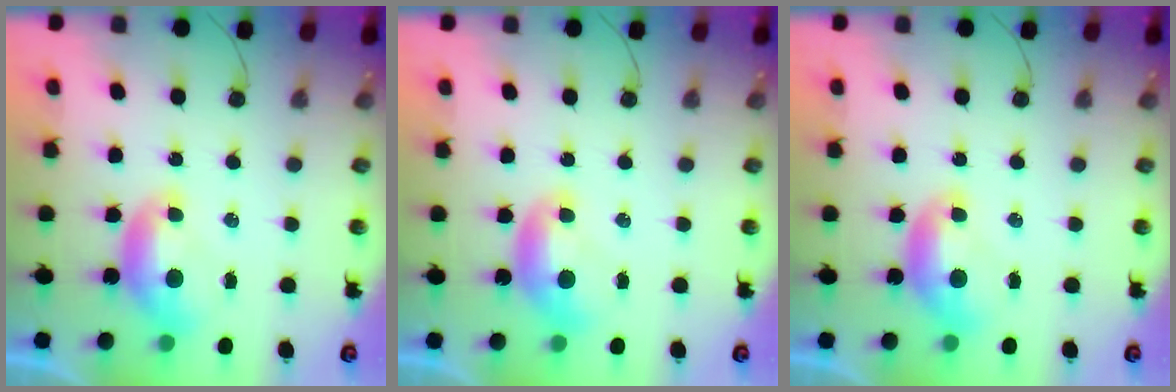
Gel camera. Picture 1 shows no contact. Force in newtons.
{"total": 0.0}
{"total": 0.0}